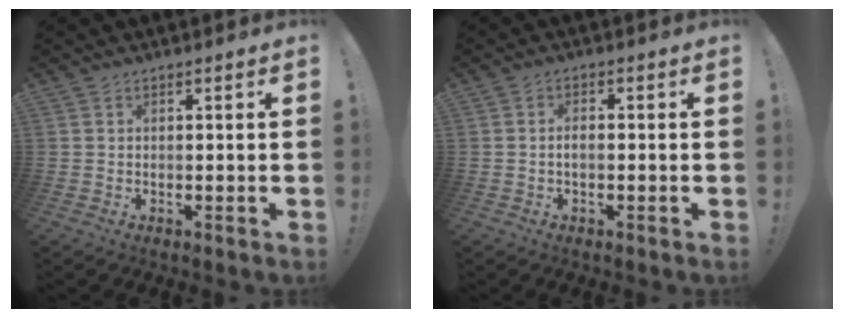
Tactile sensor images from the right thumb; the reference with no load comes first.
{"total": 2.1, "force": [-0.5, 0.7, 1.9], "torque": [-0.038, 0.003, -0.011]}